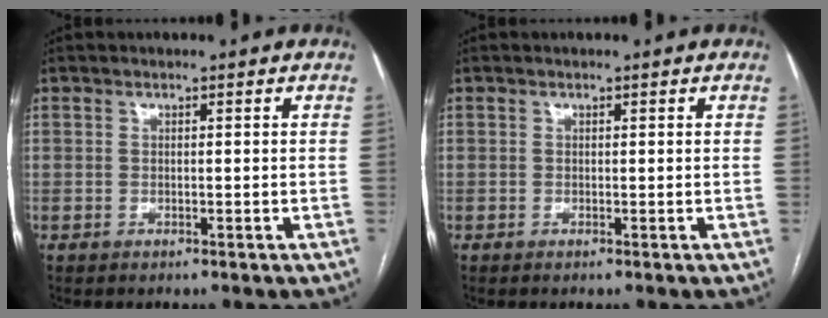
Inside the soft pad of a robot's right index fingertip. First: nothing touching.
{"total": 0.0}